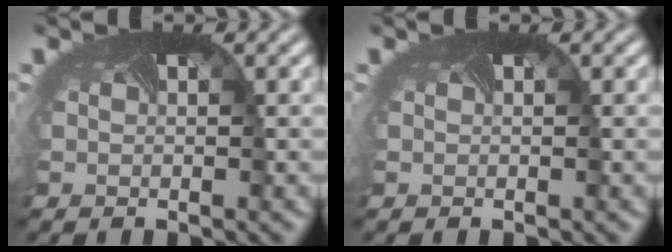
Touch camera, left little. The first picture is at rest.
{"total": 0.0}